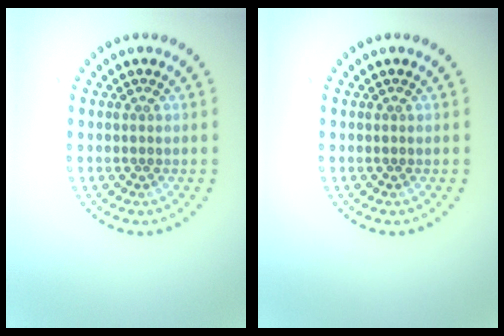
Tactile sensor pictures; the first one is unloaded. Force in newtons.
{"total": 0.0}